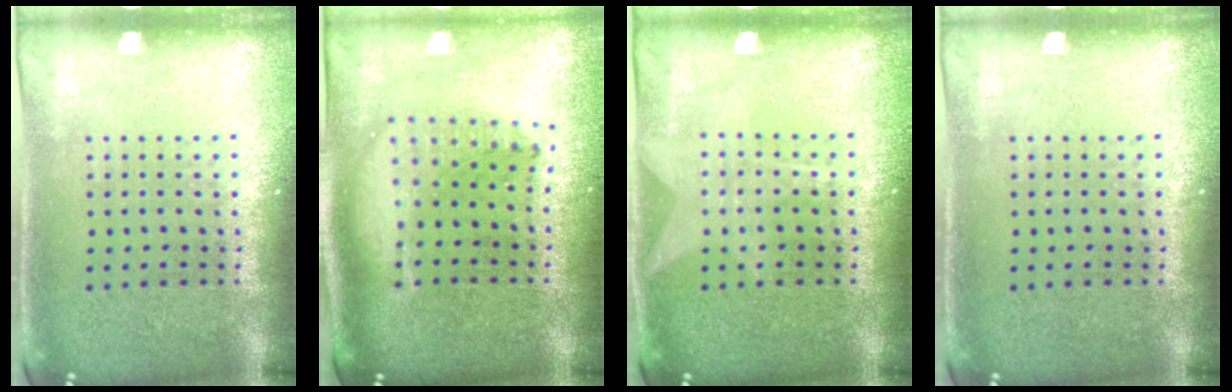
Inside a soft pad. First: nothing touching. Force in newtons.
{"total": 1.3, "press": 1.2, "slide": 0.4}
{"total": 1.3, "press": 1.3, "slide": 0.1}
{"total": 0.0}